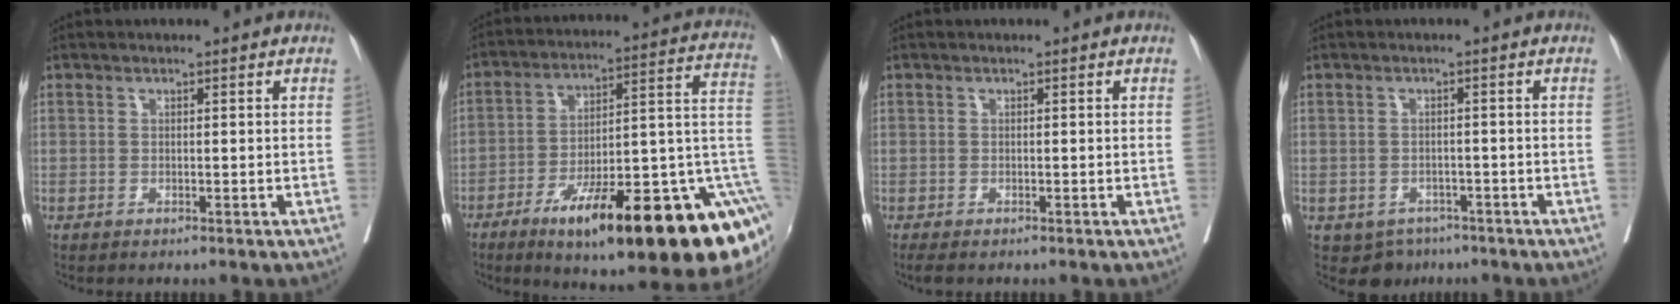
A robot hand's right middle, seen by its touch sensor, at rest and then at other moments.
{"total": 30.7, "force": [-11.7, 5.8, 27.8], "torque": [-0.249, 0.032, -0.175]}
{"total": 1.6, "force": [-1.4, 0.4, 0.7], "torque": [-0.012, -0.006, -0.019]}
{"total": 4.4, "force": [-2.7, 3.4, 0.7], "torque": [-0.004, 0.006, -0.036]}